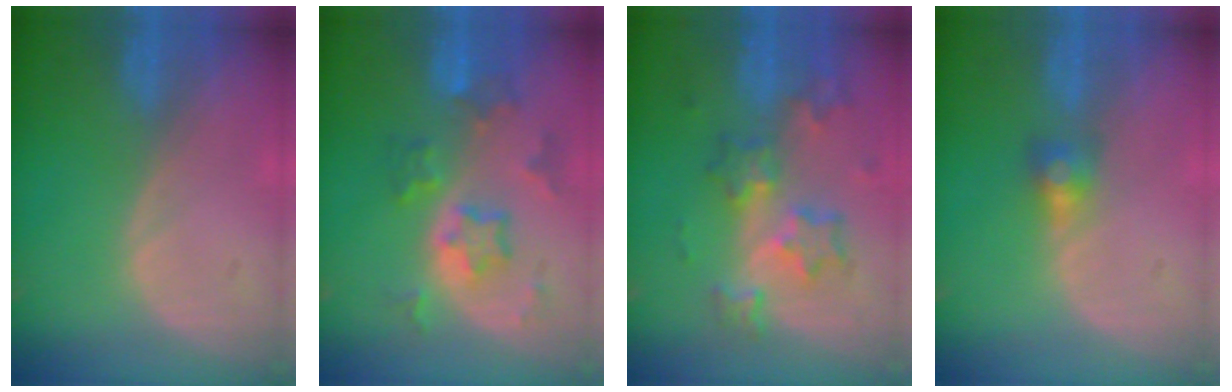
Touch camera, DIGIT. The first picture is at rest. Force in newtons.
{"total": 7.2, "press": 6.5, "slide": 3.1}
{"total": 8.4, "press": 7.3, "slide": 4.1}
{"total": 2.8, "press": 2.5, "slide": 1.3}